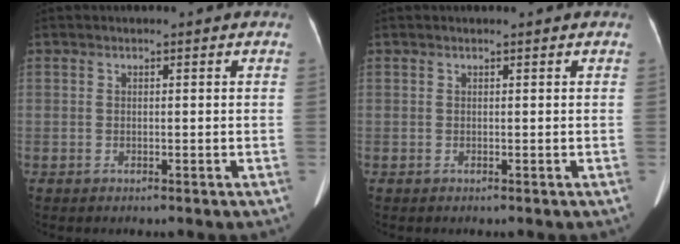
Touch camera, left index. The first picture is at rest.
{"total": 0.0}